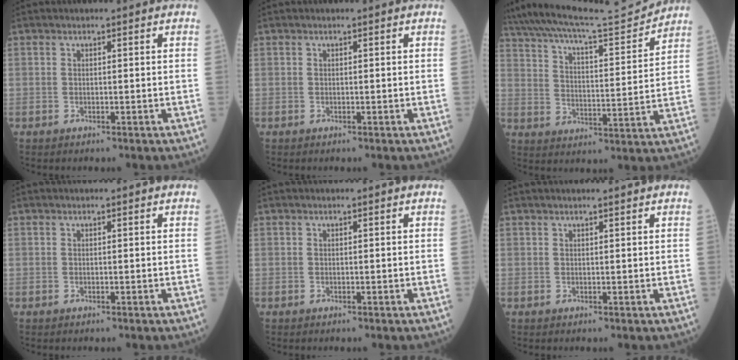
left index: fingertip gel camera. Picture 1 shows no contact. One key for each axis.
{"total": 0.0}
{"total": 18.0, "fx": 17.0, "fy": 0.0, "fz": 6.0, "tx": -0.121, "ty": -0.018, "tz": 0.266}
{"total": 0.0}
{"total": 0.0}
{"total": 2.0, "fx": 1.7, "fy": -0.1, "fz": 1.0, "tx": -0.009, "ty": 0.015, "tz": 0.027}